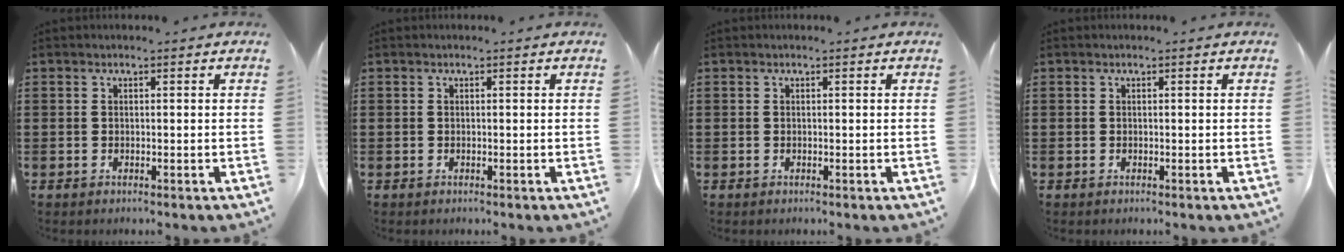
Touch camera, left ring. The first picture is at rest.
{"total": 0.0}
{"total": 0.0}
{"total": 0.0}